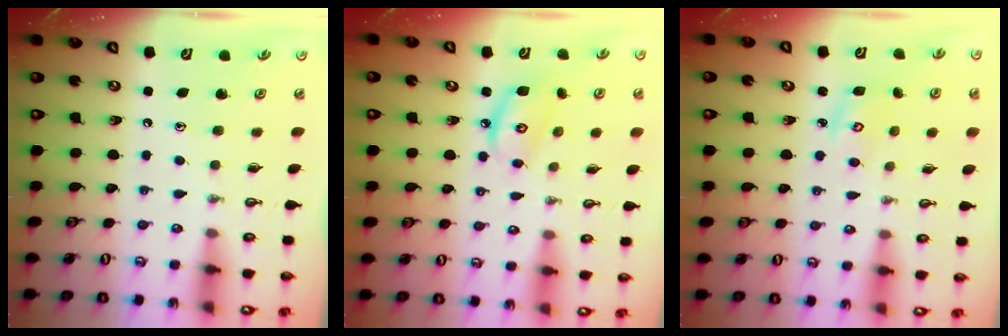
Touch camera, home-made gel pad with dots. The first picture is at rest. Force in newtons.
{"total": 6.0, "press": 6.0, "slide": 0.5}
{"total": 3.2, "press": 3.2, "slide": 0.3}